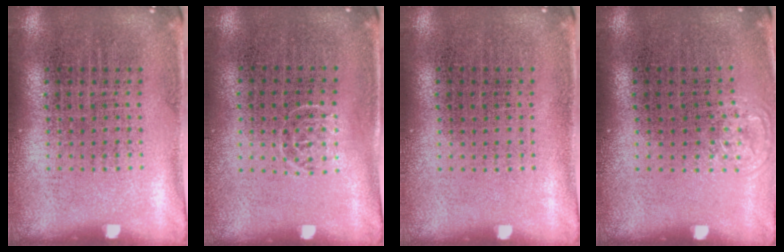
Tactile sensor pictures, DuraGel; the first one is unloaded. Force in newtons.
{"total": 0.7, "press": 0.5, "slide": 0.5}
{"total": 0.0}
{"total": 0.5, "press": 0.5, "slide": 0.1}